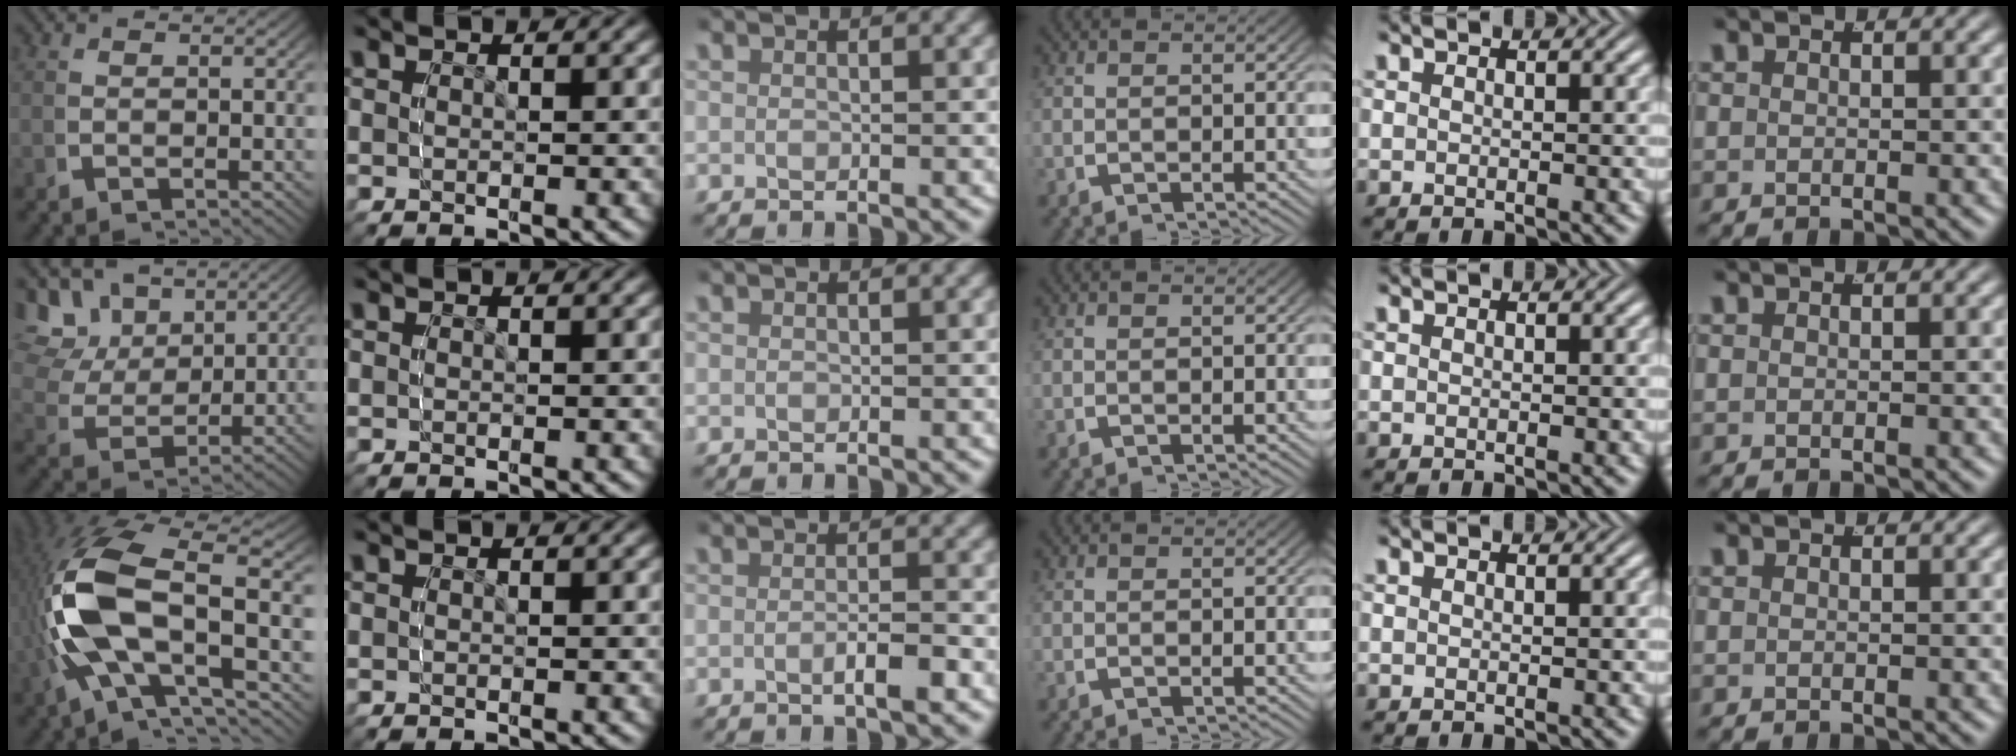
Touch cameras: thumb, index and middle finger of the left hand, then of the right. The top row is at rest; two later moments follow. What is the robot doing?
{"motion": "grasp_and_lifting", "object": "button"}